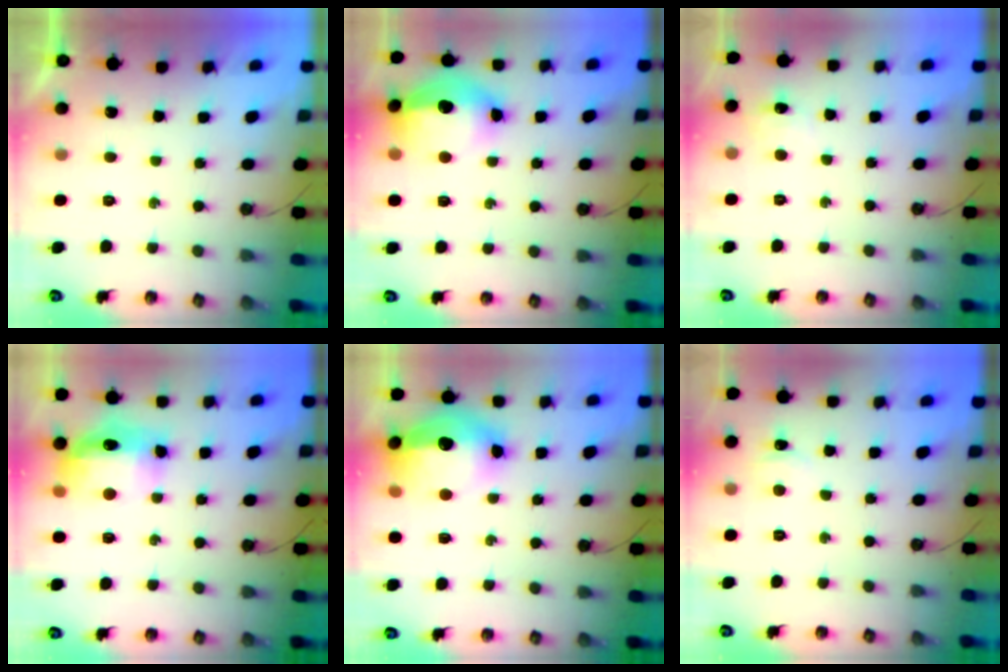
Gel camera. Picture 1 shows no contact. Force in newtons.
{"total": 16.0, "press": 15.9, "slide": 1.9}
{"total": 5.5, "press": 5.5, "slide": 0.6}
{"total": 13.6, "press": 13.5, "slide": 1.5}
{"total": 17.9, "press": 17.8, "slide": 1.4}
{"total": 2.8, "press": 2.8, "slide": 0.3}